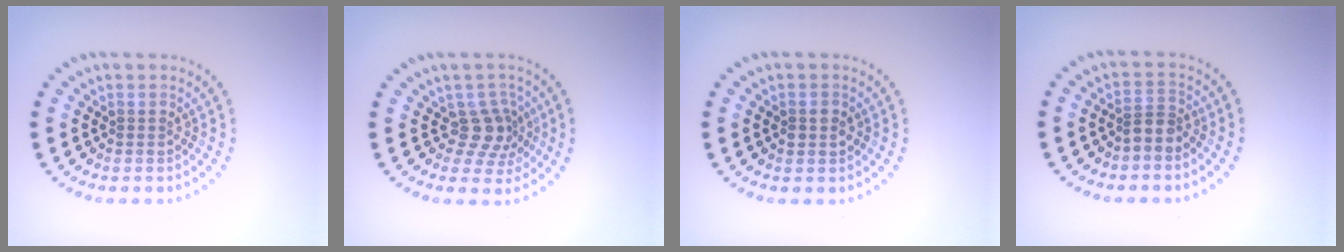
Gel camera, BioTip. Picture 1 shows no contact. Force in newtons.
{"total": 2.9, "press": 2.0, "slide": 2.1}
{"total": 1.7, "press": 1.7, "slide": 0.1}
{"total": 2.0, "press": 1.5, "slide": 1.3}